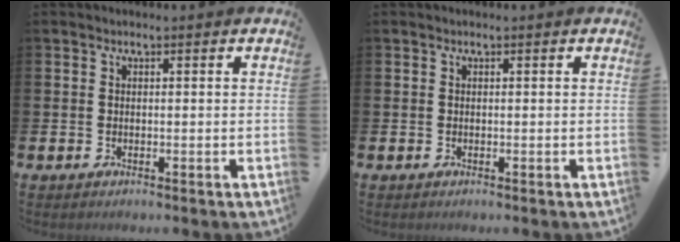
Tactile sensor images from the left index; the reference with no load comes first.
{"total": 0.0}